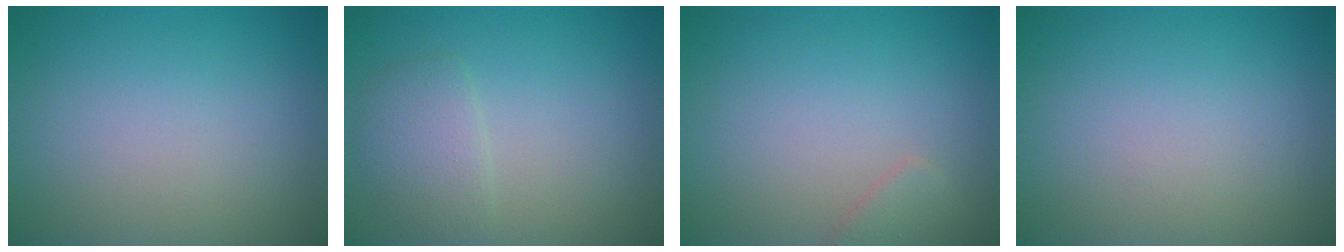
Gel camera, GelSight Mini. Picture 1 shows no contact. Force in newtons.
{"total": 2.3, "press": 2.3, "slide": 0.0}
{"total": 1.3, "press": 1.3, "slide": 0.1}
{"total": 0.0}